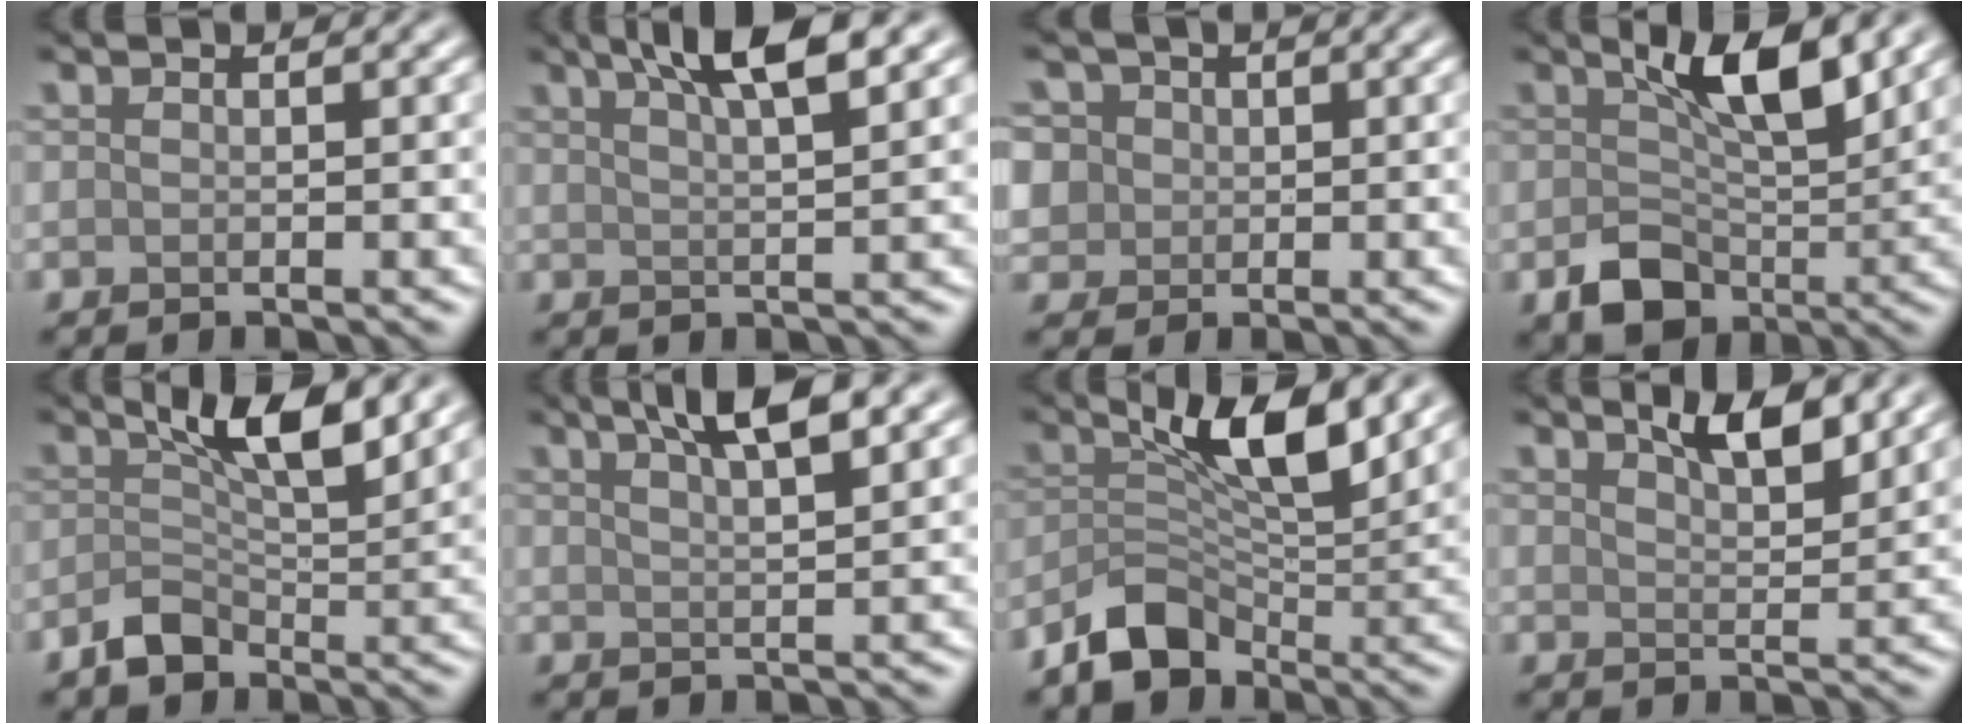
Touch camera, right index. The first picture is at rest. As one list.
[{"total": 5.8, "force": [3.5, 1.3, 4.4], "torque": [-0.058, 0.020, 0.050]}, {"total": 6.3, "force": [2.0, 5.3, 2.5], "torque": [-0.059, 0.028, 0.016]}, {"total": 6.5, "force": [0.6, 4.0, 5.0], "torque": [-0.082, -0.010, 0.014]}, {"total": 4.3, "force": [0.0, 2.3, 3.6], "torque": [-0.058, 0.006, 0.000]}, {"total": 5.0, "force": [3.2, 1.2, 3.8], "torque": [-0.051, 0.017, 0.047]}, {"total": 5.5, "force": [-1.1, 3.3, 4.3], "torque": [-0.058, 0.006, -0.020]}, {"total": 4.0, "force": [2.8, 1.1, 2.6], "torque": [-0.036, 0.005, 0.038]}]